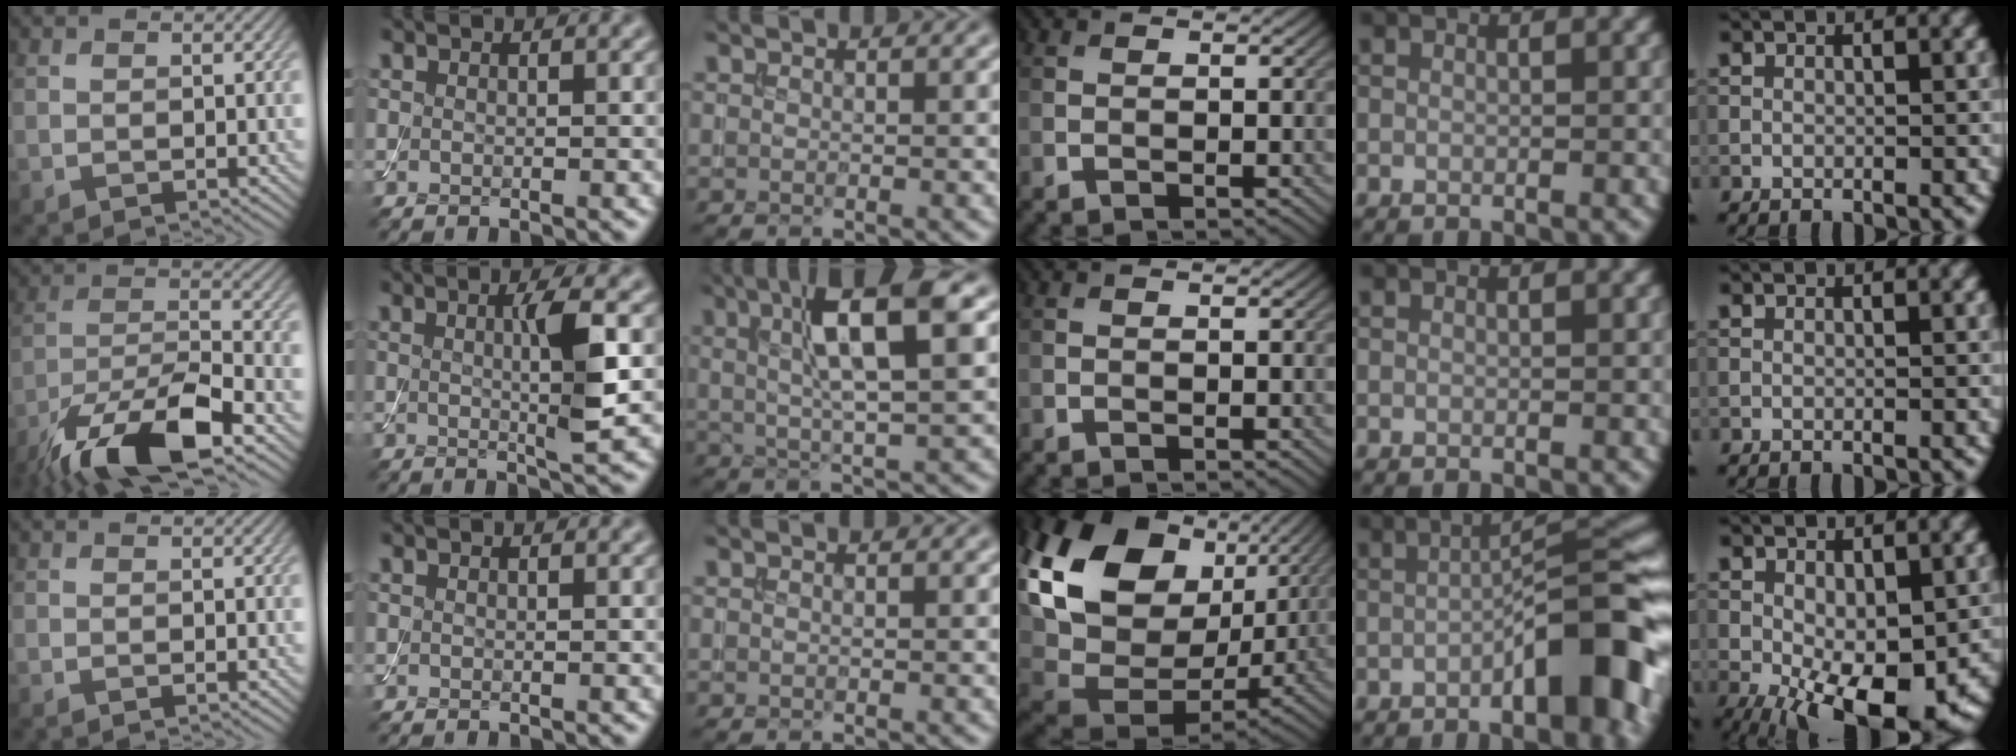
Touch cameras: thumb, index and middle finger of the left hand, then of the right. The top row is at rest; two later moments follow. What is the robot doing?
{"motion": "assemble", "object": "toy tower of hanoi"}